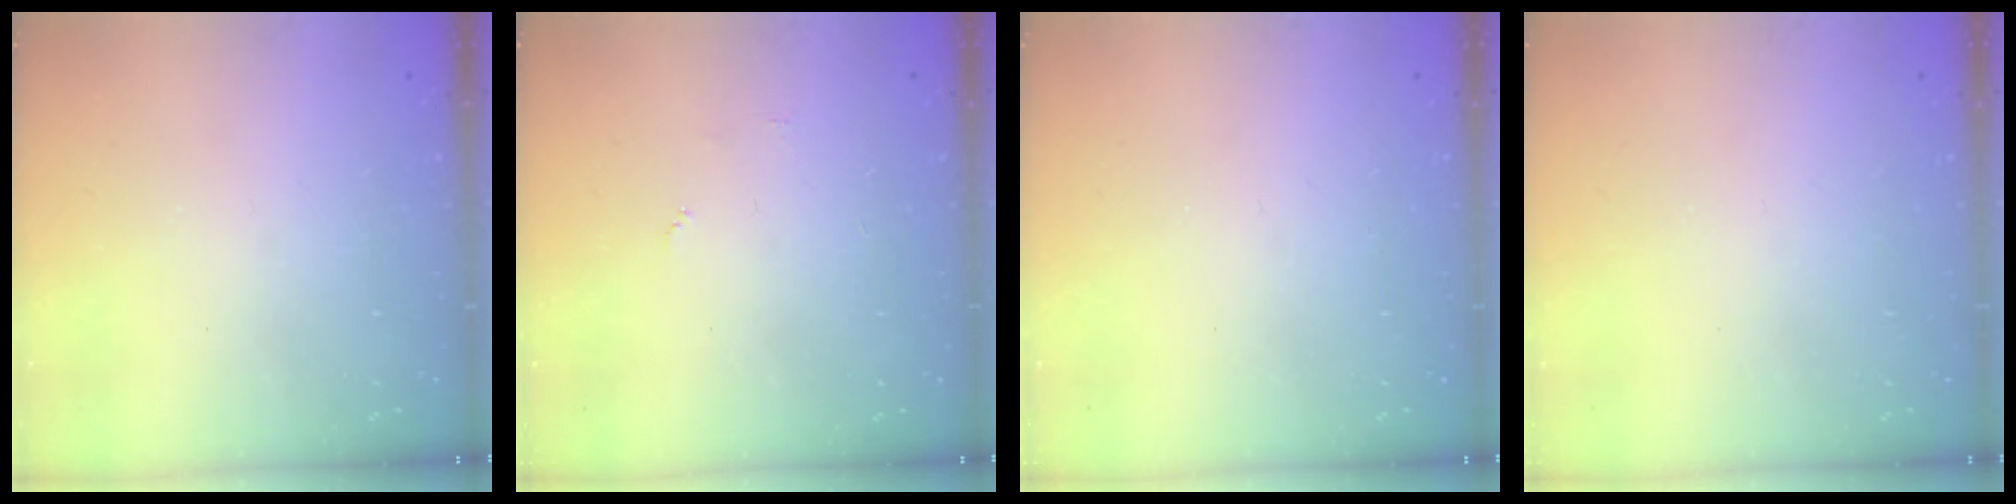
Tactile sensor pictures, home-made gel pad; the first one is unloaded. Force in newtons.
{"total": 3.7, "press": 3.7, "slide": 0.4}
{"total": 0.0}
{"total": 0.0}